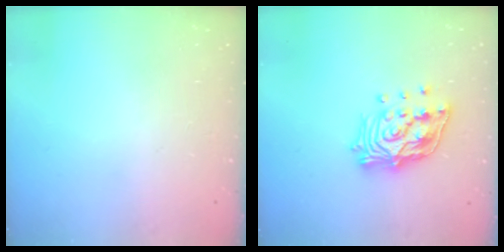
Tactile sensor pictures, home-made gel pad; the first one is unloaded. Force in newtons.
{"total": 16.8, "press": 16.6, "slide": 2.6}